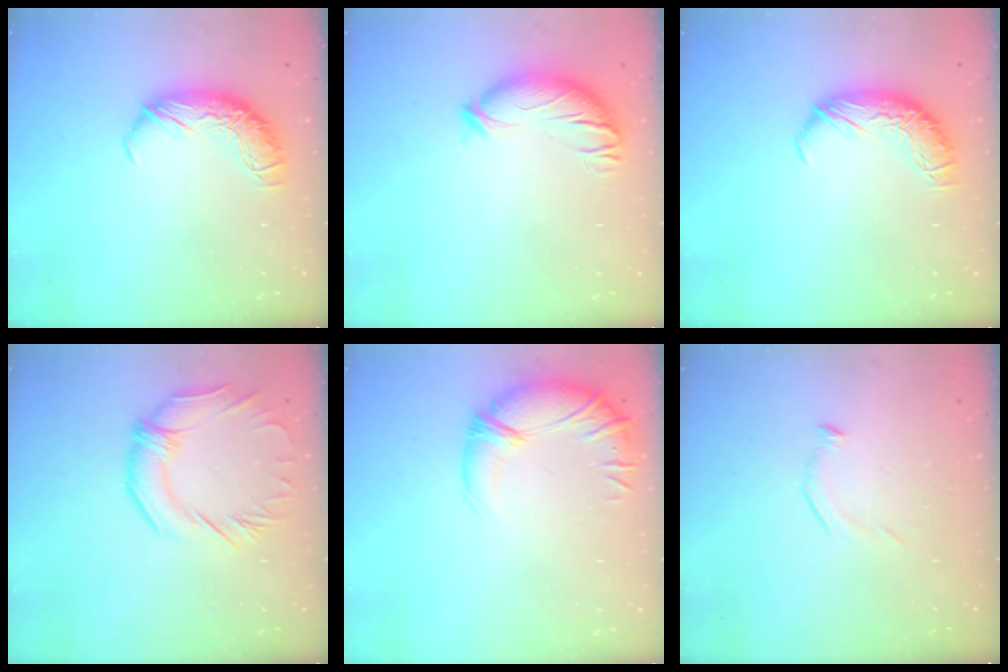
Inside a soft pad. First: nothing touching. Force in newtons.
{"total": 3.5, "press": 3.3, "slide": 1.3}
{"total": 0.0}
{"total": 2.6, "press": 2.2, "slide": 1.4}
{"total": 3.0, "press": 1.5, "slide": 2.6}
{"total": 7.6, "press": 7.6, "slide": 0.7}